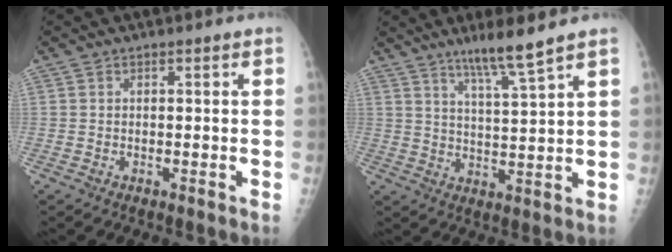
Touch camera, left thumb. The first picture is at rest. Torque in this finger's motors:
{"motor_torque": [0.21, -0.14, 0.51, -0.53, 0.02]}